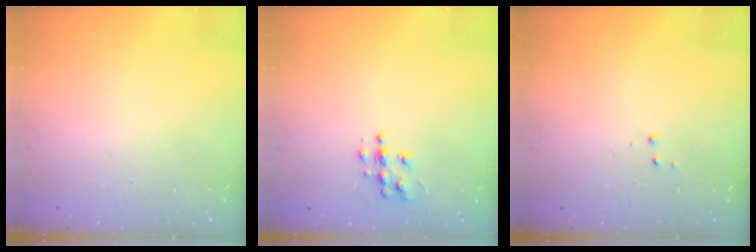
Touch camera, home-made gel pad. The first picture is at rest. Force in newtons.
{"total": 6.2, "press": 6.2, "slide": 0.2}
{"total": 2.9, "press": 2.8, "slide": 0.4}